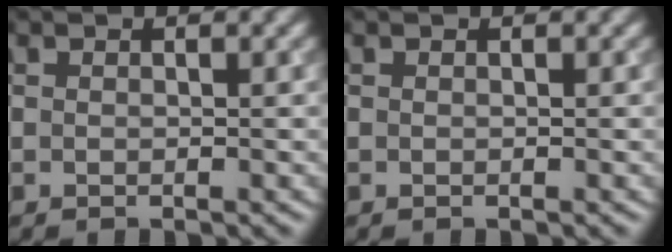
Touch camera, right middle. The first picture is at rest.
{"total": 0.0}